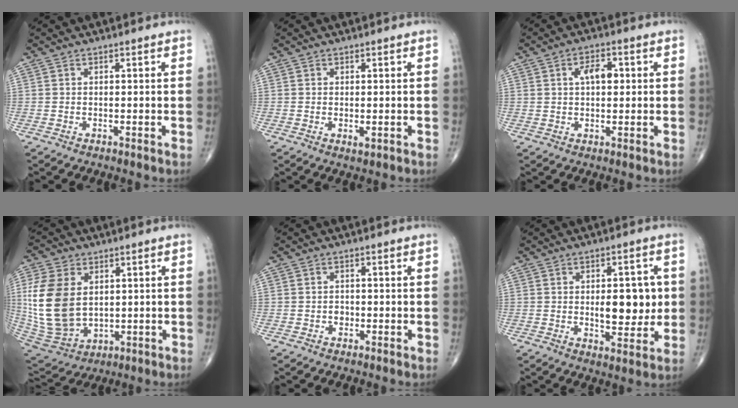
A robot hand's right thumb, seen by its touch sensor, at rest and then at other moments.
{"total": 1.2, "force": [-0.2, 0.5, 1.1], "torque": [-0.018, -0.005, -0.002]}
{"total": 5.0, "force": [1.2, 2.7, 4.0], "torque": [-0.057, 0.005, 0.016]}
{"total": 16.7, "force": [2.4, 11.2, 12.1], "torque": [-0.248, -0.018, 0.062]}
{"total": 1.4, "force": [-0.4, 1.1, 0.7], "torque": [-0.005, 0.004, -0.006]}
{"total": 9.9, "force": [0.6, 4.8, 8.7], "torque": [-0.092, -0.010, 0.017]}